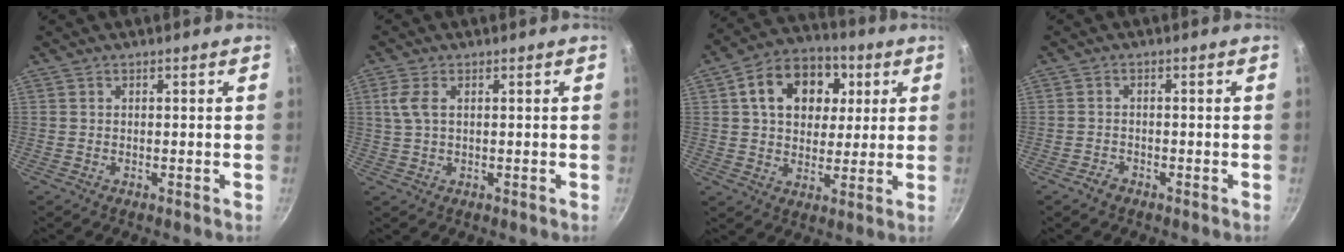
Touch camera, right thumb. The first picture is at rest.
{"total": 3.7, "force": [1.0, 1.9, 3.0], "torque": [-0.067, 0.004, 0.021]}
{"total": 15.4, "force": [4.4, 11.4, 9.4], "torque": [-0.121, 0.010, 0.060]}
{"total": 1.8, "force": [-1.3, 1.1, 0.5], "torque": [-0.008, 0.015, -0.024]}